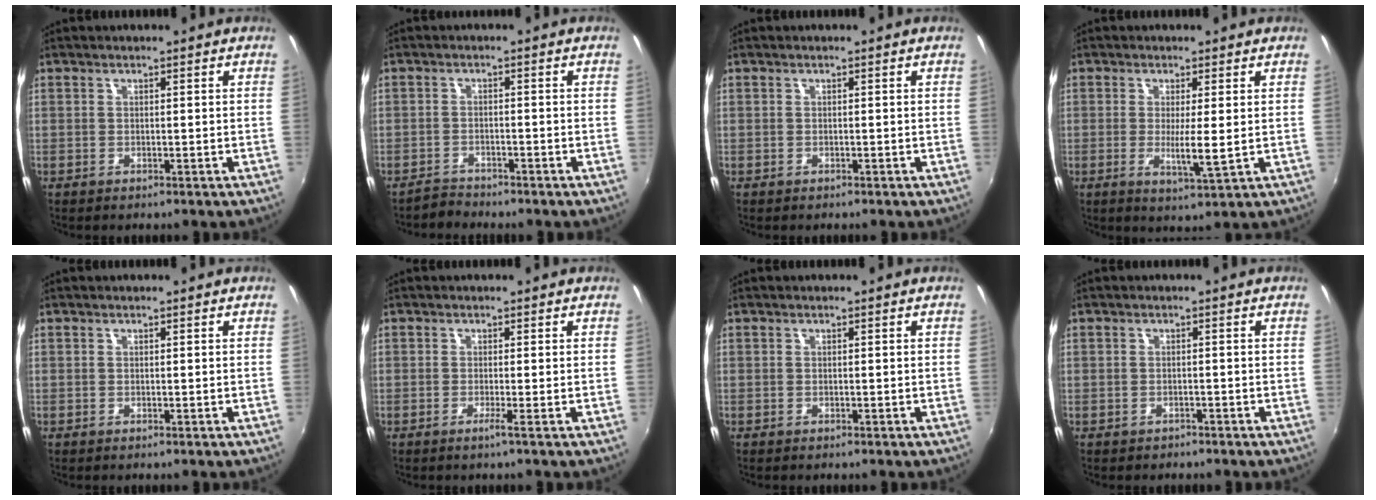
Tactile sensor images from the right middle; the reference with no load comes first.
{"total": 2.7, "force": [-2.5, 0.8, -0.1], "torque": [-0.008, 0.002, -0.049]}
{"total": 0.7, "force": [-0.5, 0.4, 0.1], "torque": [-0.005, -0.002, -0.008]}
{"total": 4.5, "force": [-0.2, 0.1, 4.5], "torque": [-0.083, -0.014, -0.004]}
{"total": 0.0}
{"total": 1.0, "force": [-0.5, -0.5, 0.7], "torque": [-0.010, -0.006, -0.013]}
{"total": 0.0}
{"total": 1.7, "force": [-1.1, 1.3, 0.1], "torque": [-0.008, 0.001, -0.015]}